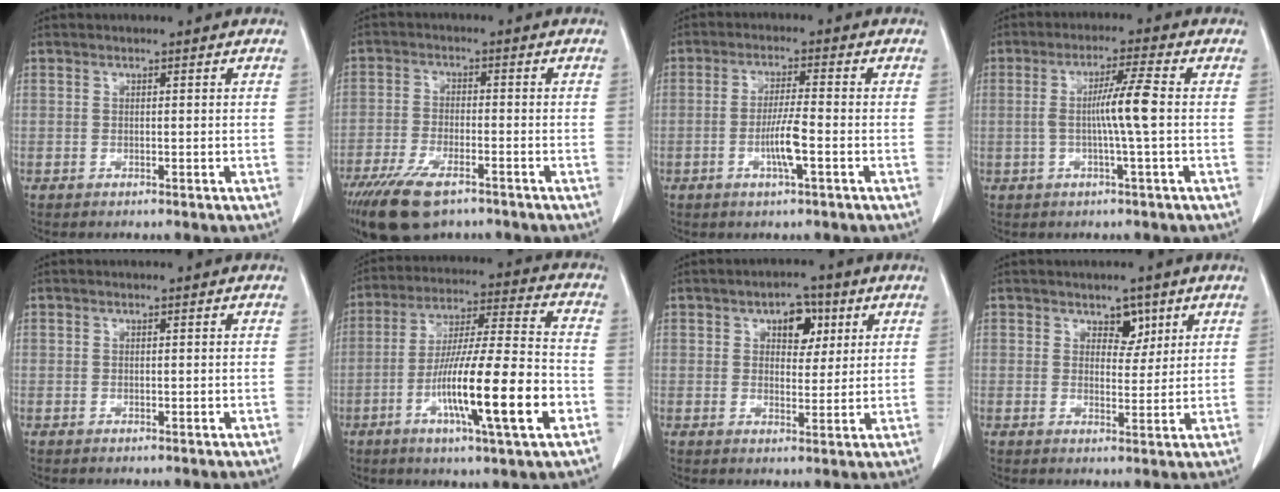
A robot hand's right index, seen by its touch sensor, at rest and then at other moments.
{"total": 10.3, "force": [-7.2, 3.6, 6.4], "torque": [-0.120, -0.017, -0.124]}
{"total": 5.2, "force": [-1.7, 0.1, 4.9], "torque": [-0.096, -0.004, -0.031]}
{"total": 6.1, "force": [-0.4, -0.8, 6.0], "torque": [-0.113, 0.007, -0.007]}
{"total": 0.0}
{"total": 18.0, "force": [-6.1, 1.0, 17.0], "torque": [-0.295, -0.011, -0.101]}
{"total": 5.4, "force": [2.3, 3.2, 3.7], "torque": [-0.048, 0.013, 0.034]}
{"total": 3.5, "force": [2.0, 2.1, 1.8], "torque": [-0.018, 0.001, 0.033]}